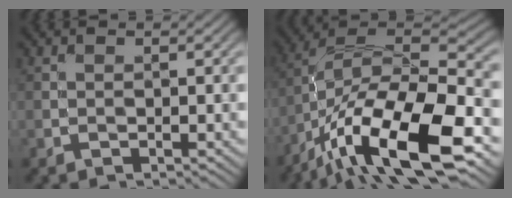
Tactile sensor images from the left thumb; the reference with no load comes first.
{"total": 18.7, "force": [-9.8, 7.0, 14.3], "torque": [-0.258, -0.008, -0.184]}